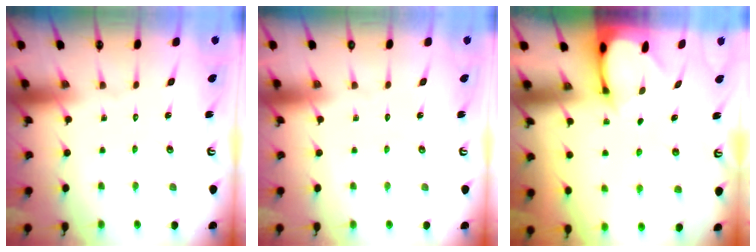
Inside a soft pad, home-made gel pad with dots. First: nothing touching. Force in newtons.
{"total": 0.0}
{"total": 2.4, "press": 2.4, "slide": 0.3}